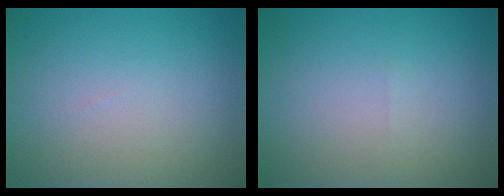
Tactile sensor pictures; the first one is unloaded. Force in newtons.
{"total": 0.0}